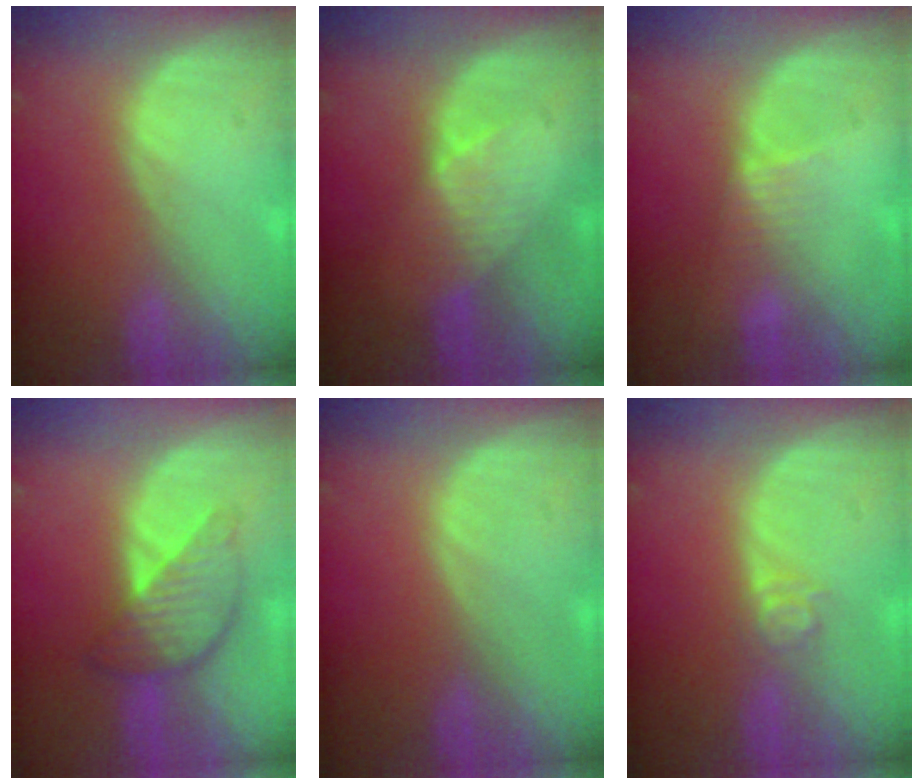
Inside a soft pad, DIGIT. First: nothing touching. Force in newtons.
{"total": 3.1, "press": 3.1, "slide": 0.3}
{"total": 2.6, "press": 2.4, "slide": 0.9}
{"total": 6.1, "press": 6.1, "slide": 0.4}
{"total": 0.0}
{"total": 3.0, "press": 2.5, "slide": 1.7}